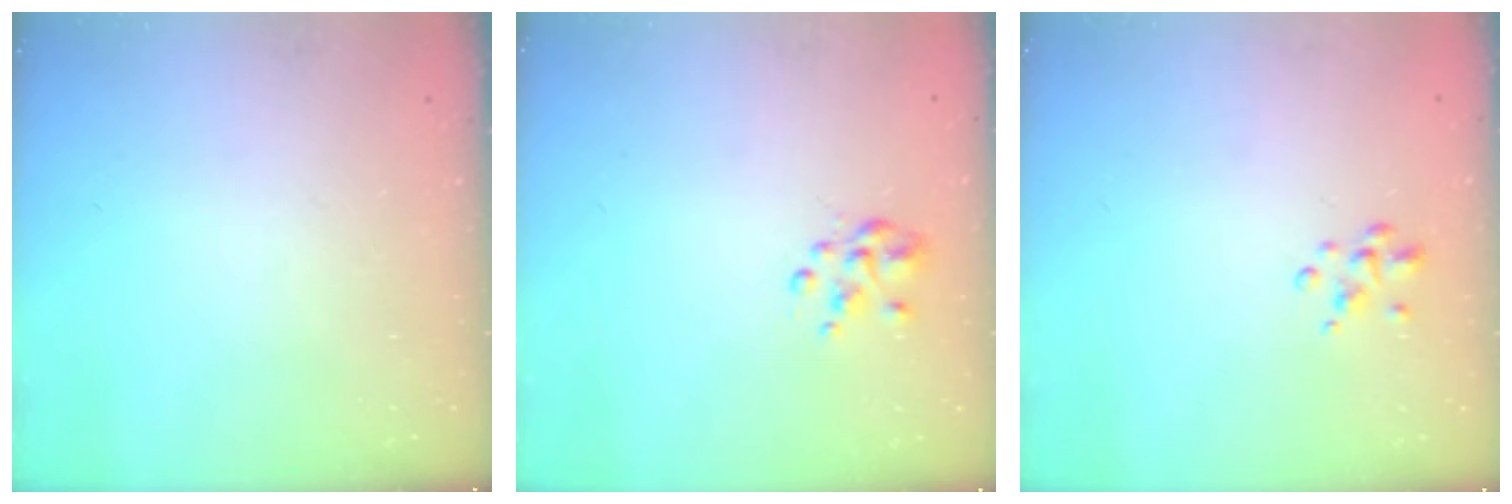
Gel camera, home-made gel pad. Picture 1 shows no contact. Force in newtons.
{"total": 3.5, "press": 3.4, "slide": 0.7}
{"total": 2.6, "press": 2.5, "slide": 0.5}